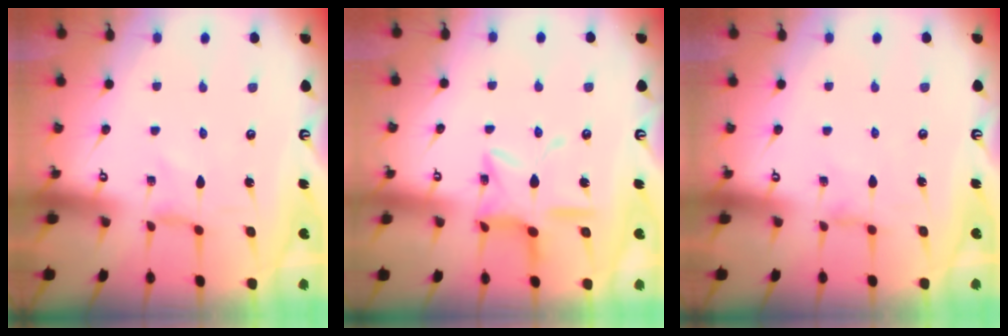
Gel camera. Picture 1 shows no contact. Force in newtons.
{"total": 12.6, "press": 12.6, "slide": 0.8}
{"total": 1.8, "press": 1.7, "slide": 0.4}